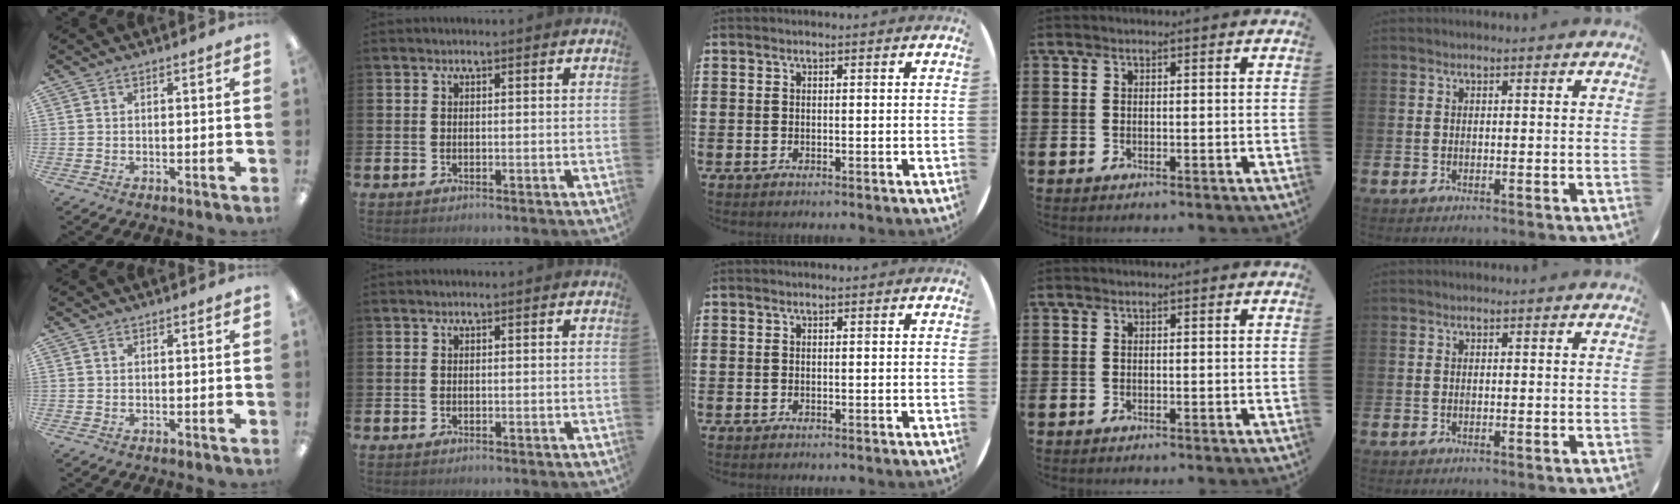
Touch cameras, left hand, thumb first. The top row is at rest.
{}